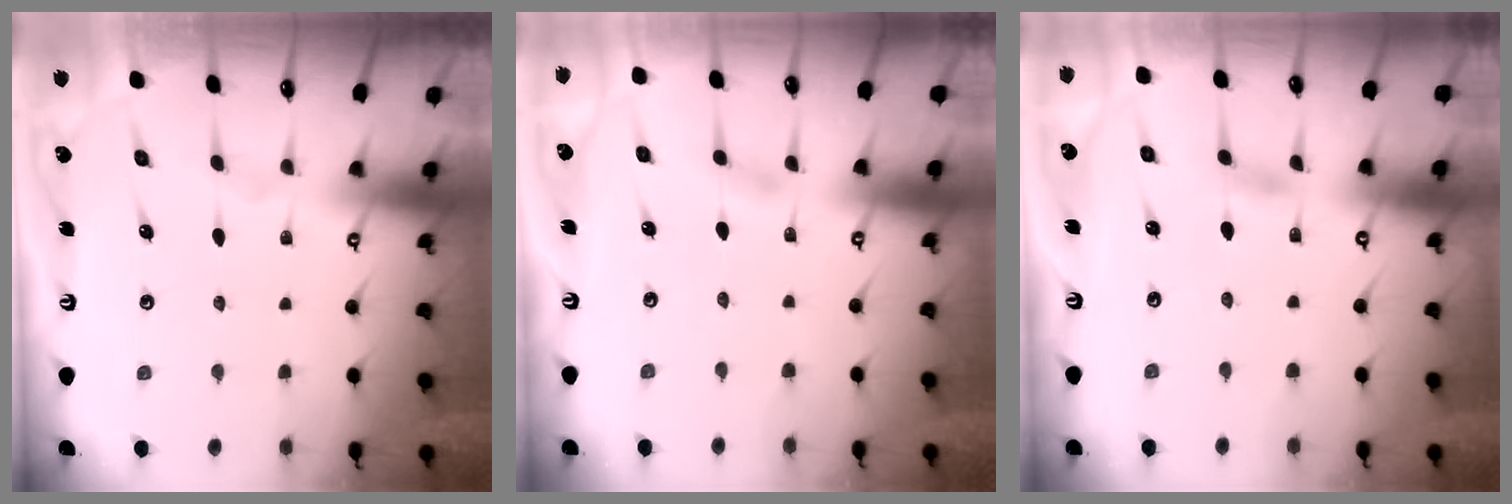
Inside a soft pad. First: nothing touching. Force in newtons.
{"total": 1.3, "press": 1.3, "slide": 0.2}
{"total": 2.4, "press": 2.3, "slide": 0.3}